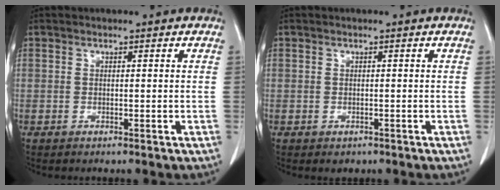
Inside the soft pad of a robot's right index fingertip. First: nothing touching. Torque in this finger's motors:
{"motor_torque": [-0.22, -0.19, -0.19, -0.05]}